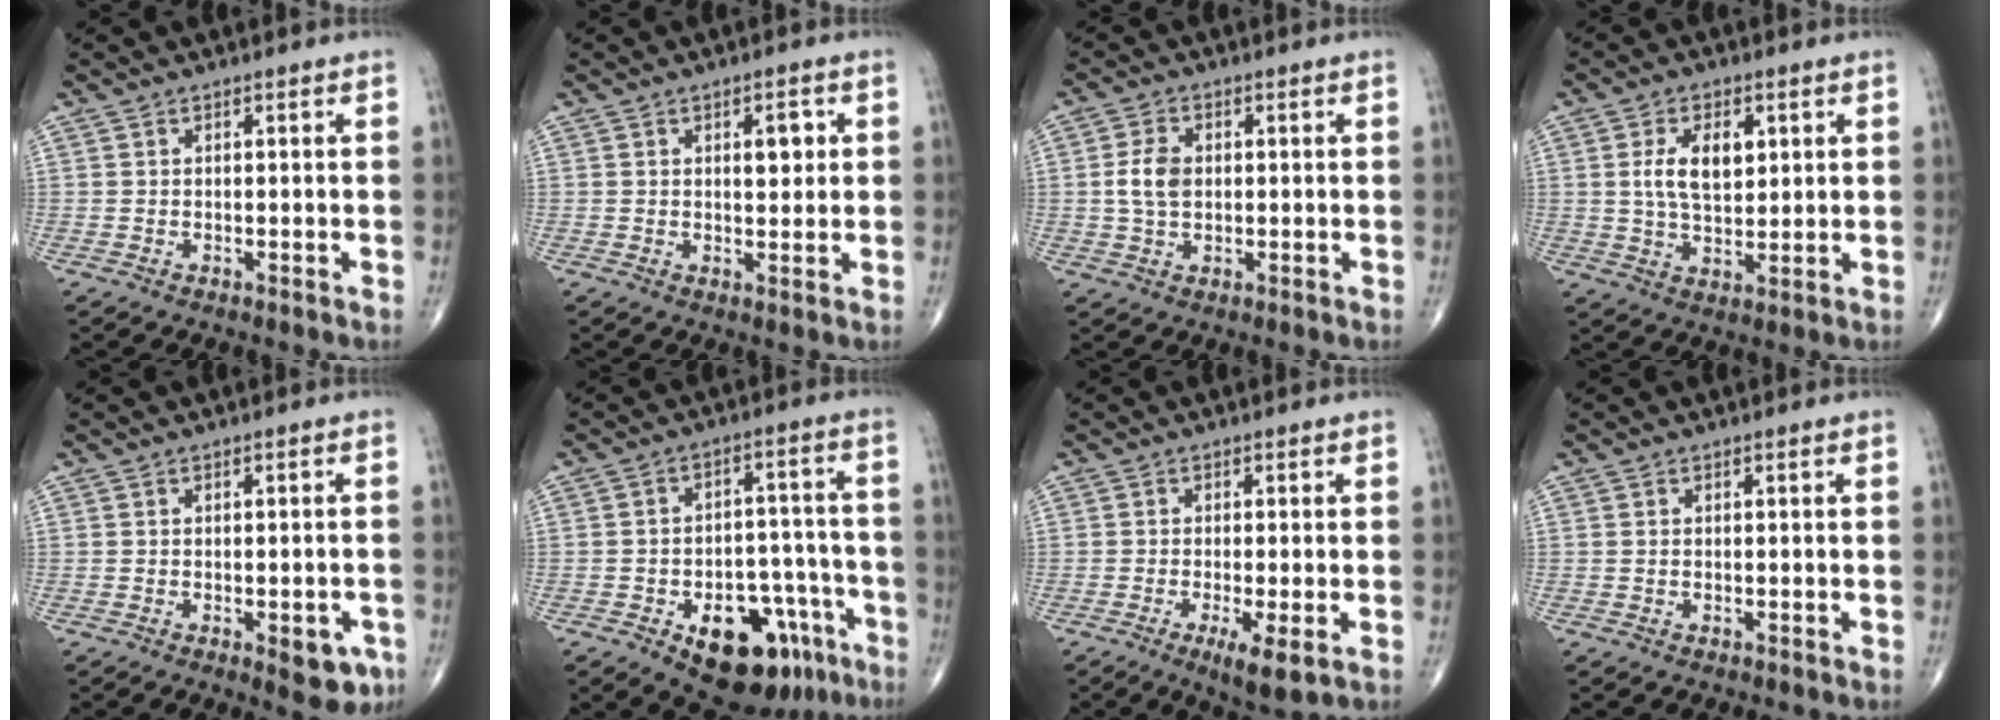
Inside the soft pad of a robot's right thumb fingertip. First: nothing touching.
{"total": 3.9, "force": [1.0, 1.9, 3.3], "torque": [-0.032, -0.002, 0.014]}
{"total": 5.2, "force": [0.3, 3.5, 3.9], "torque": [-0.074, 0.005, 0.004]}
{"total": 8.4, "force": [2.0, 4.6, 6.6], "torque": [-0.103, -0.008, 0.039]}
{"total": 6.2, "force": [-2.6, 2.7, 4.9], "torque": [-0.040, 0.007, -0.024]}
{"total": 17.0, "force": [-8.7, 9.4, 11.1], "torque": [-0.112, 0.060, -0.114]}
{"total": 5.9, "force": [-2.2, 1.3, 5.3], "torque": [-0.089, -0.015, -0.037]}
{"total": 0.0}